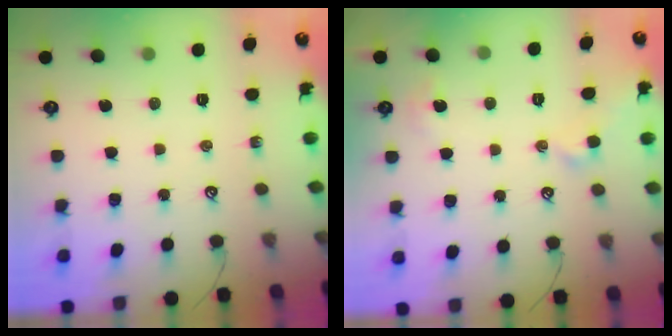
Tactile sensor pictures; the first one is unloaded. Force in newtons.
{"total": 1.9, "press": 1.9, "slide": 0.5}